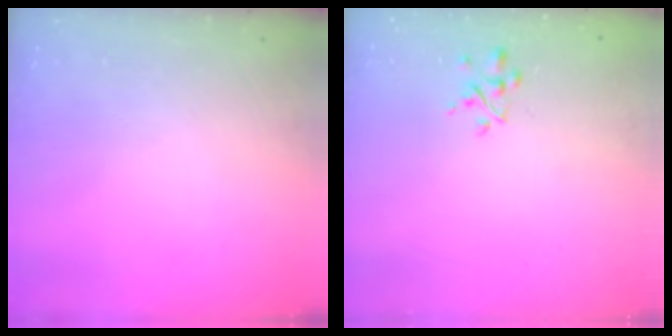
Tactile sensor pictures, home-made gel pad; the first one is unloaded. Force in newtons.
{"total": 3.0, "press": 2.8, "slide": 1.1}